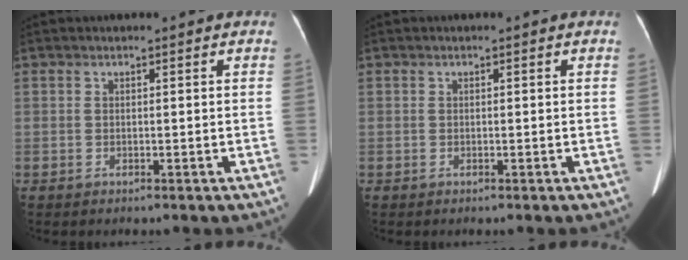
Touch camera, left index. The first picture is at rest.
{"total": 0.0}